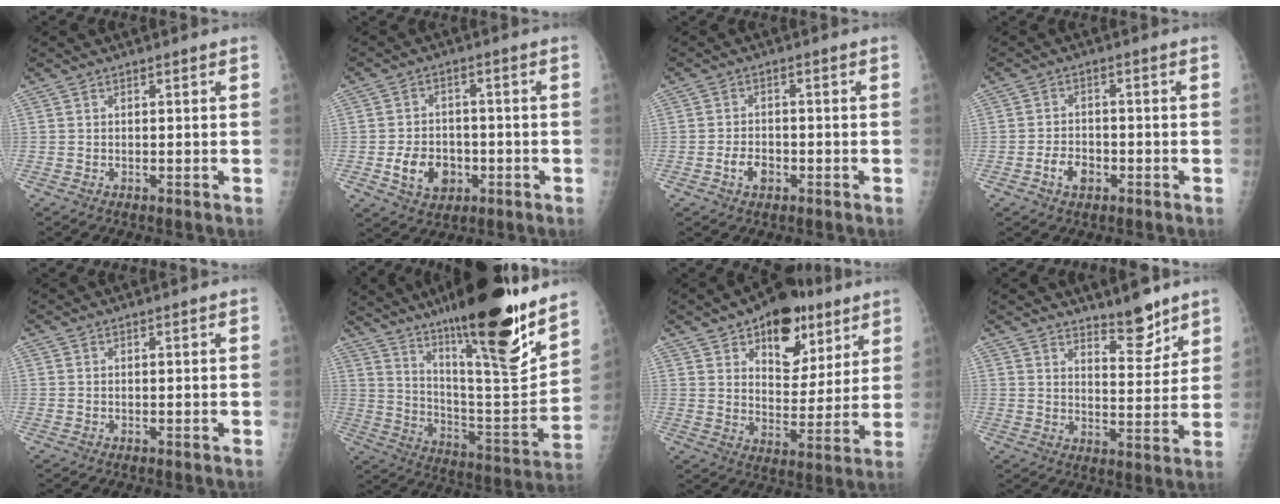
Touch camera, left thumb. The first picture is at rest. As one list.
[{"total": 8.4, "force": [-2.4, 6.5, 4.7], "torque": [-0.054, 0.011, -0.036]}, {"total": 3.7, "force": [-1.6, 2.5, 2.2], "torque": [-0.034, 0.013, -0.027]}, {"total": 4.5, "force": [-2.0, 3.1, 2.6], "torque": [-0.035, 0.018, -0.035]}, {"total": 0.0}, {"total": 26.2, "force": [18.1, 4.4, 18.5], "torque": [-0.265, -0.087, 0.295]}, {"total": 15.6, "force": [8.8, 9.1, 9.1], "torque": [-0.077, -0.040, 0.134]}, {"total": 7.6, "force": [6.1, 2.3, 3.8], "torque": [-0.034, -0.053, 0.098]}]